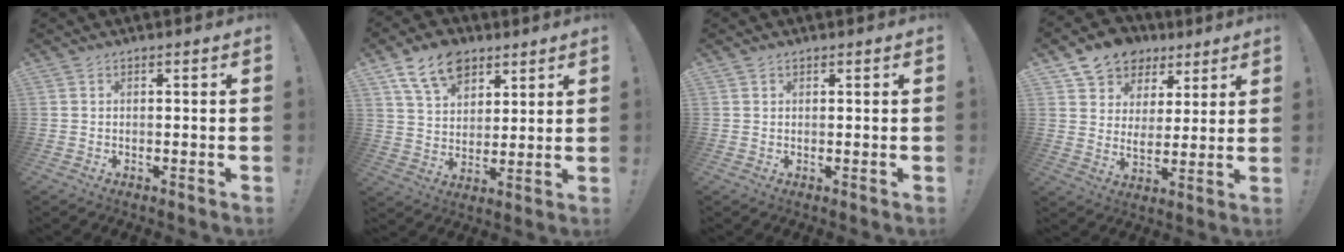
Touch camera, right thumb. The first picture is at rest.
{"total": 13.1, "force": [8.0, 8.4, 5.9], "torque": [-0.097, -0.033, 0.153]}
{"total": 0.9, "force": [0.7, 0.4, -0.2], "torque": [0.009, -0.003, 0.014]}
{"total": 11.1, "force": [7.5, 7.8, 2.4], "torque": [-0.034, -0.049, 0.143]}